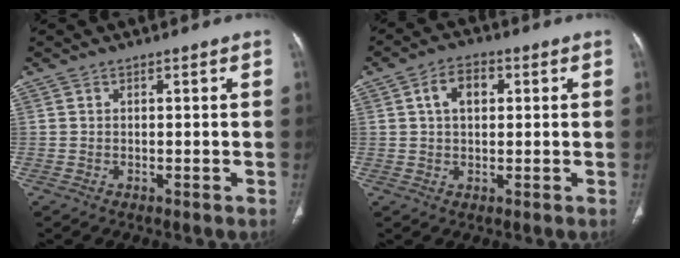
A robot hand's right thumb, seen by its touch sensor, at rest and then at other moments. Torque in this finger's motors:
{"motor_torque": [-0.35, 0.53, 0.73, -0.41, 0.20]}